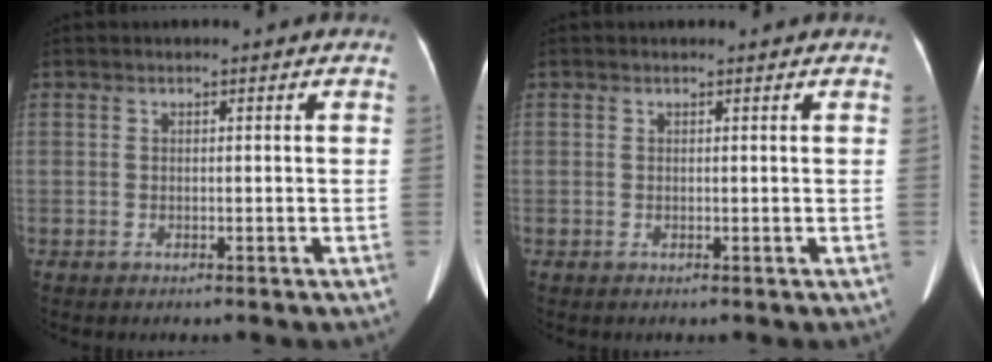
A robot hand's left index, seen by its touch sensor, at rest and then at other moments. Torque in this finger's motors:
{"motor_torque": [0.02, 0.08, -0.22, -0.03]}